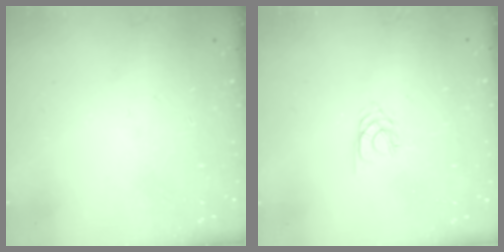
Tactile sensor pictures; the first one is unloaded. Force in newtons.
{"total": 2.1, "press": 2.1, "slide": 0.3}